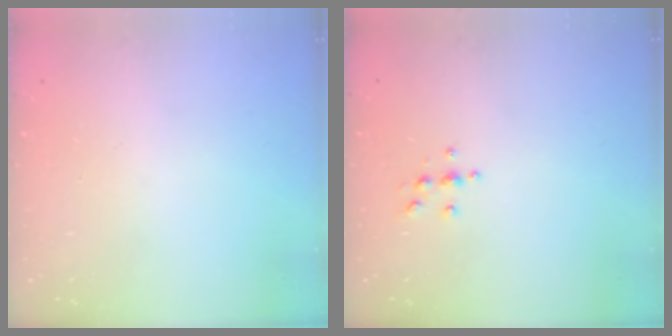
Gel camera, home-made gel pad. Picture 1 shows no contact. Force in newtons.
{"total": 4.0, "press": 3.9, "slide": 0.6}